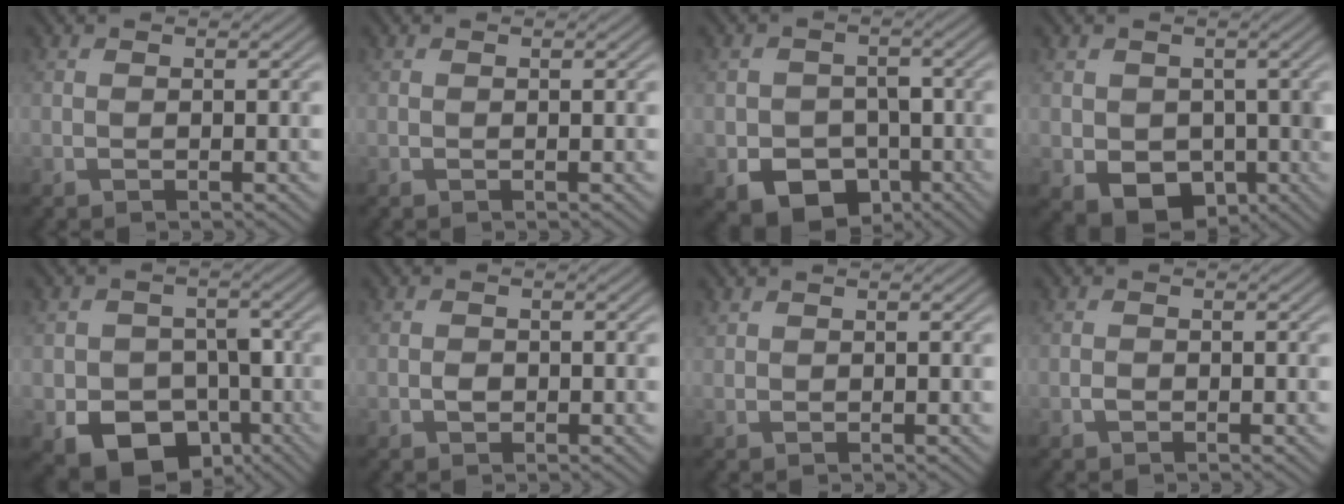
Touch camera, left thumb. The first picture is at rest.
{"total": 0.0}
{"total": 7.8, "force": [-3.3, 6.1, 3.7], "torque": [-0.066, -0.023, -0.053]}
{"total": 5.9, "force": [-0.8, 4.9, 3.2], "torque": [-0.075, -0.026, -0.011]}
{"total": 9.6, "force": [-3.9, 7.5, 4.7], "torque": [-0.078, -0.030, -0.069]}
{"total": 1.2, "force": [-0.3, 0.9, 0.6], "torque": [-0.011, -0.002, -0.010]}
{"total": 0.8, "force": [0.7, 0.3, 0.1], "torque": [-0.007, 0.000, 0.020]}
{"total": 0.7, "force": [-0.4, 0.5, 0.3], "torque": [-0.007, -0.001, -0.007]}